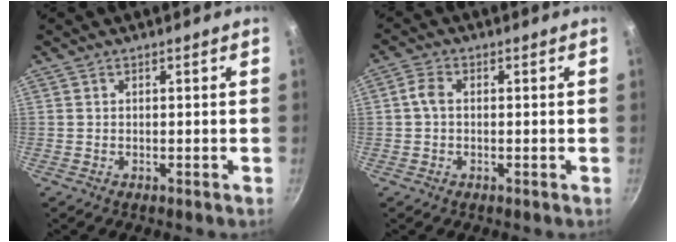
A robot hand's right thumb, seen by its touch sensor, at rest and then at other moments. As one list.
[{"total": 2.9, "force": [0.0, 2.0, 2.1], "torque": [-0.046, 0.011, -0.005]}]